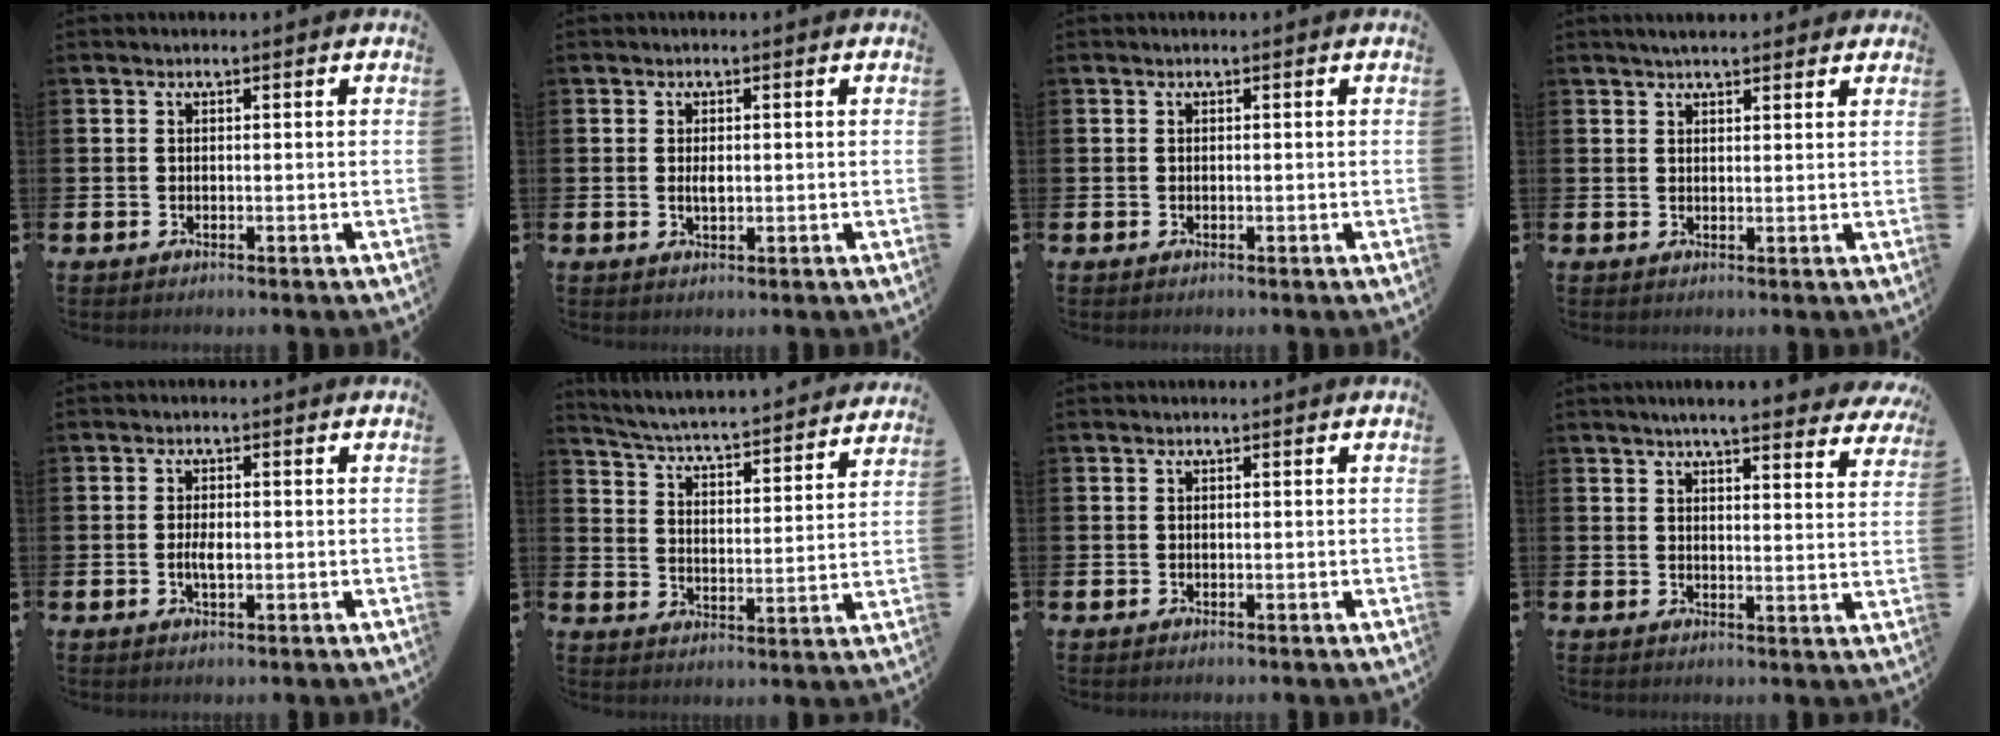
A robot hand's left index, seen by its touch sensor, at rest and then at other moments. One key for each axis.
{"total": 1.3, "fx": 0.2, "fy": 0.6, "fz": 1.1, "tx": -0.018, "ty": 0.001, "tz": 0.001}
{"total": 0.0}
{"total": 2.9, "fx": 2.6, "fy": 0.7, "fz": 0.9, "tx": -0.008, "ty": -0.007, "tz": 0.045}
{"total": 2.1, "fx": -0.2, "fy": 0.9, "fz": 1.9, "tx": -0.030, "ty": -0.001, "tz": -0.006}
{"total": 4.9, "fx": 4.7, "fy": 0.2, "fz": 1.2, "tx": -0.045, "ty": -0.049, "tz": 0.073}
{"total": 0.0}
{"total": 5.4, "fx": 5.0, "fy": 0.2, "fz": 2.0, "tx": -0.040, "ty": -0.028, "tz": 0.085}